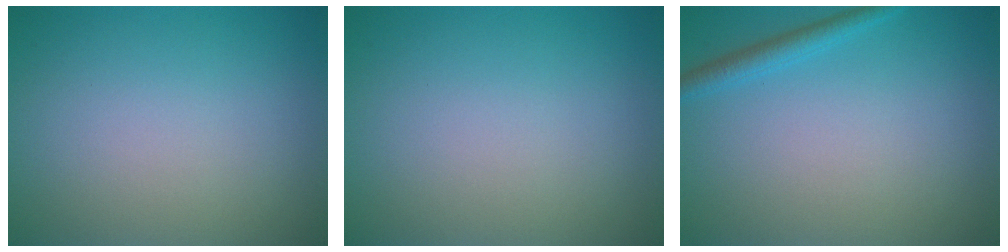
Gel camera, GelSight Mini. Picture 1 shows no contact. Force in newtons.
{"total": 0.0}
{"total": 2.3, "press": 2.3, "slide": 0.0}